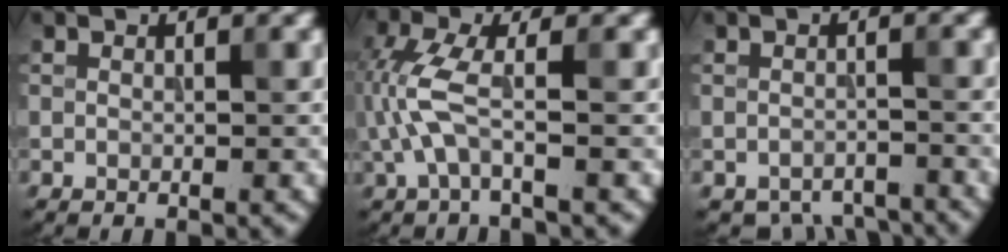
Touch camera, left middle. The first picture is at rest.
{"total": 4.0, "force": [-0.7, 1.1, 3.7], "torque": [-0.101, 0.006, -0.021]}
{"total": 3.9, "force": [-3.6, 1.3, 0.7], "torque": [-0.008, -0.013, -0.049]}